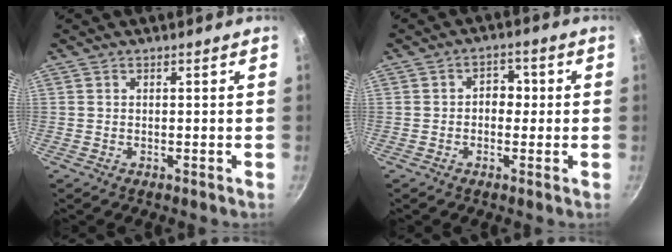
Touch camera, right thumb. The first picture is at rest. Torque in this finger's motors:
{"motor_torque": [-0.06, 0.02, 0.04, -0.02, 0.04]}